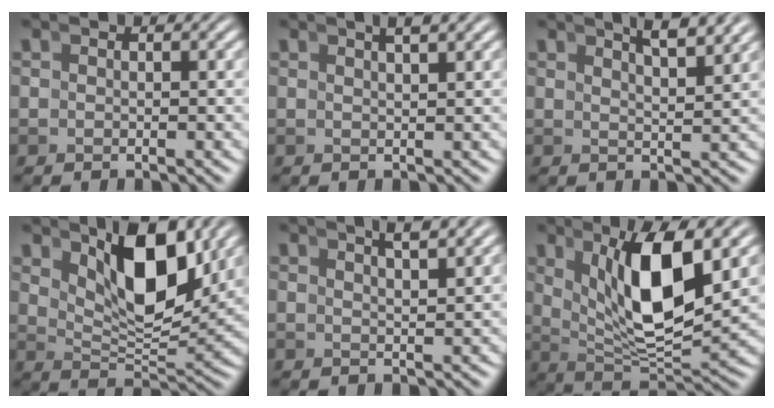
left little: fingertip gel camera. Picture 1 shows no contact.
{"total": 2.3, "force": [1.6, -1.0, 1.4], "torque": [-0.002, 0.011, 0.025]}
{"total": 3.8, "force": [3.0, -0.9, 2.2], "torque": [-0.013, 0.005, 0.051]}
{"total": 7.2, "force": [3.6, 1.8, 6.0], "torque": [-0.089, -0.004, 0.060]}
{"total": 3.1, "force": [2.4, -1.0, 1.7], "torque": [-0.009, 0.008, 0.041]}
{"total": 8.5, "force": [2.5, 2.6, 7.6], "torque": [-0.119, -0.004, 0.051]}